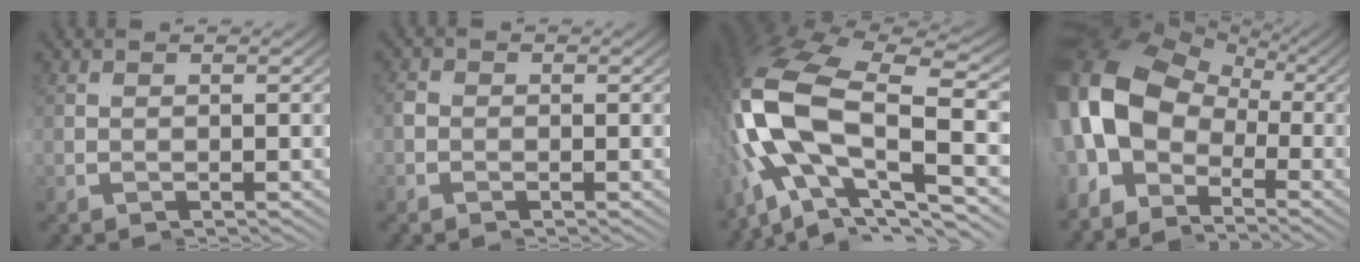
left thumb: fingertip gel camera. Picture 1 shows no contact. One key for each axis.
{"total": 1.3, "fx": -0.8, "fy": 1.0, "fz": -0.4, "tx": -0.005, "ty": -0.008, "tz": -0.014}
{"total": 11.0, "fx": -0.7, "fy": 5.6, "fz": 9.4, "tx": -0.226, "ty": 0.006, "tz": -0.021}
{"total": 10.8, "fx": 1.1, "fy": 6.9, "fz": 8.3, "tx": -0.143, "ty": 0.020, "tz": -0.003}